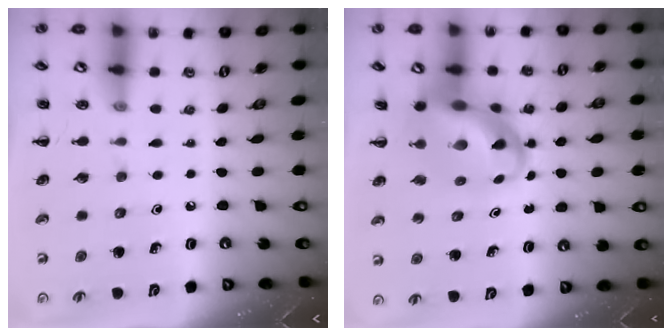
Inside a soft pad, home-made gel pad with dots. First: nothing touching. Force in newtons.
{"total": 9.1, "press": 8.7, "slide": 2.7}